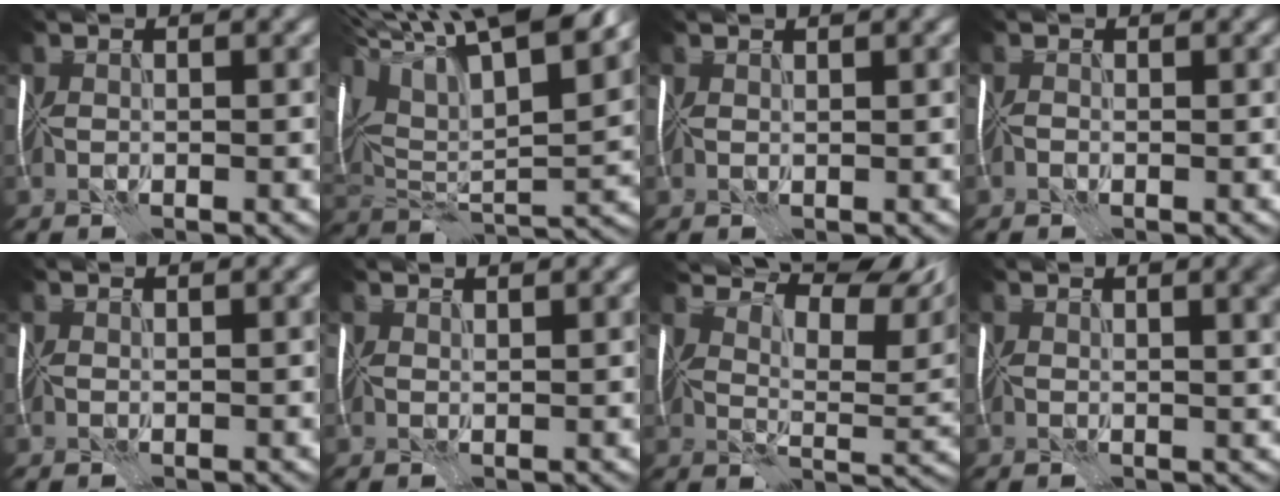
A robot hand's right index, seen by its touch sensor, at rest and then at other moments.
{"total": 16.2, "force": [8.4, 5.7, 12.5], "torque": [-0.239, 0.043, 0.134]}
{"total": 1.0, "force": [1.0, 0.1, 0.3], "torque": [-0.005, 0.002, 0.016]}
{"total": 0.5, "force": [-0.3, 0.4, 0.2], "torque": [-0.006, 0.003, -0.011]}
{"total": 1.3, "force": [1.2, 0.3, 0.4], "torque": [-0.007, 0.004, 0.018]}
{"total": 2.5, "force": [2.3, 0.5, 0.9], "torque": [-0.013, 0.009, 0.025]}
{"total": 13.3, "force": [10.1, 4.1, 7.7], "torque": [-0.123, 0.017, 0.144]}
{"total": 6.3, "force": [3.3, 2.5, 4.7], "torque": [-0.020, 0.018, 0.035]}